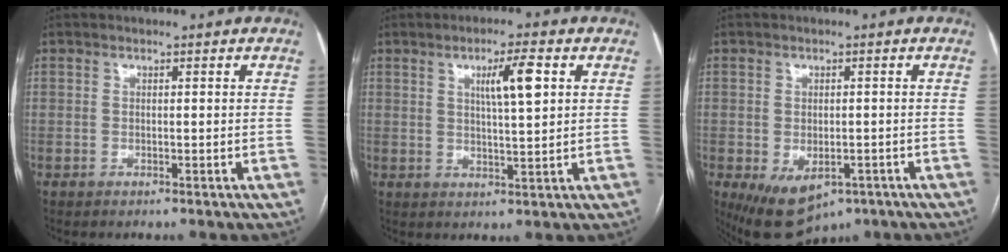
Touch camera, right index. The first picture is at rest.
{"total": 6.1, "force": [2.1, 0.5, 5.7], "torque": [-0.096, 0.003, 0.035]}
{"total": 9.0, "force": [-4.7, 5.3, 5.7], "torque": [-0.087, -0.009, -0.059]}